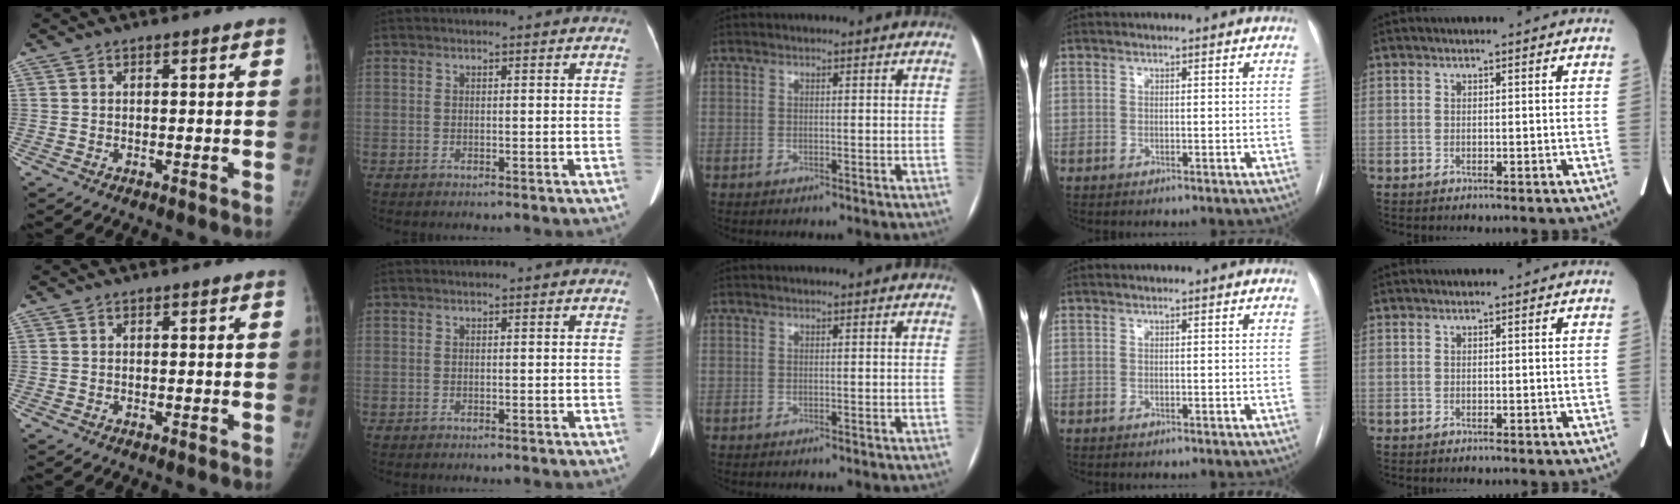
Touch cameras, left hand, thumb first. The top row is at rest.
{}